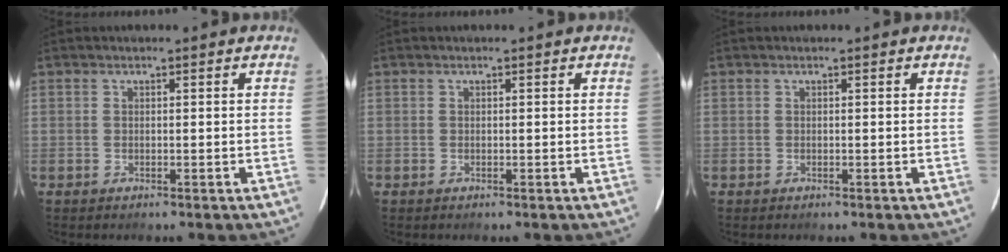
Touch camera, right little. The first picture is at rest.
{"total": 0.0}
{"total": 0.0}